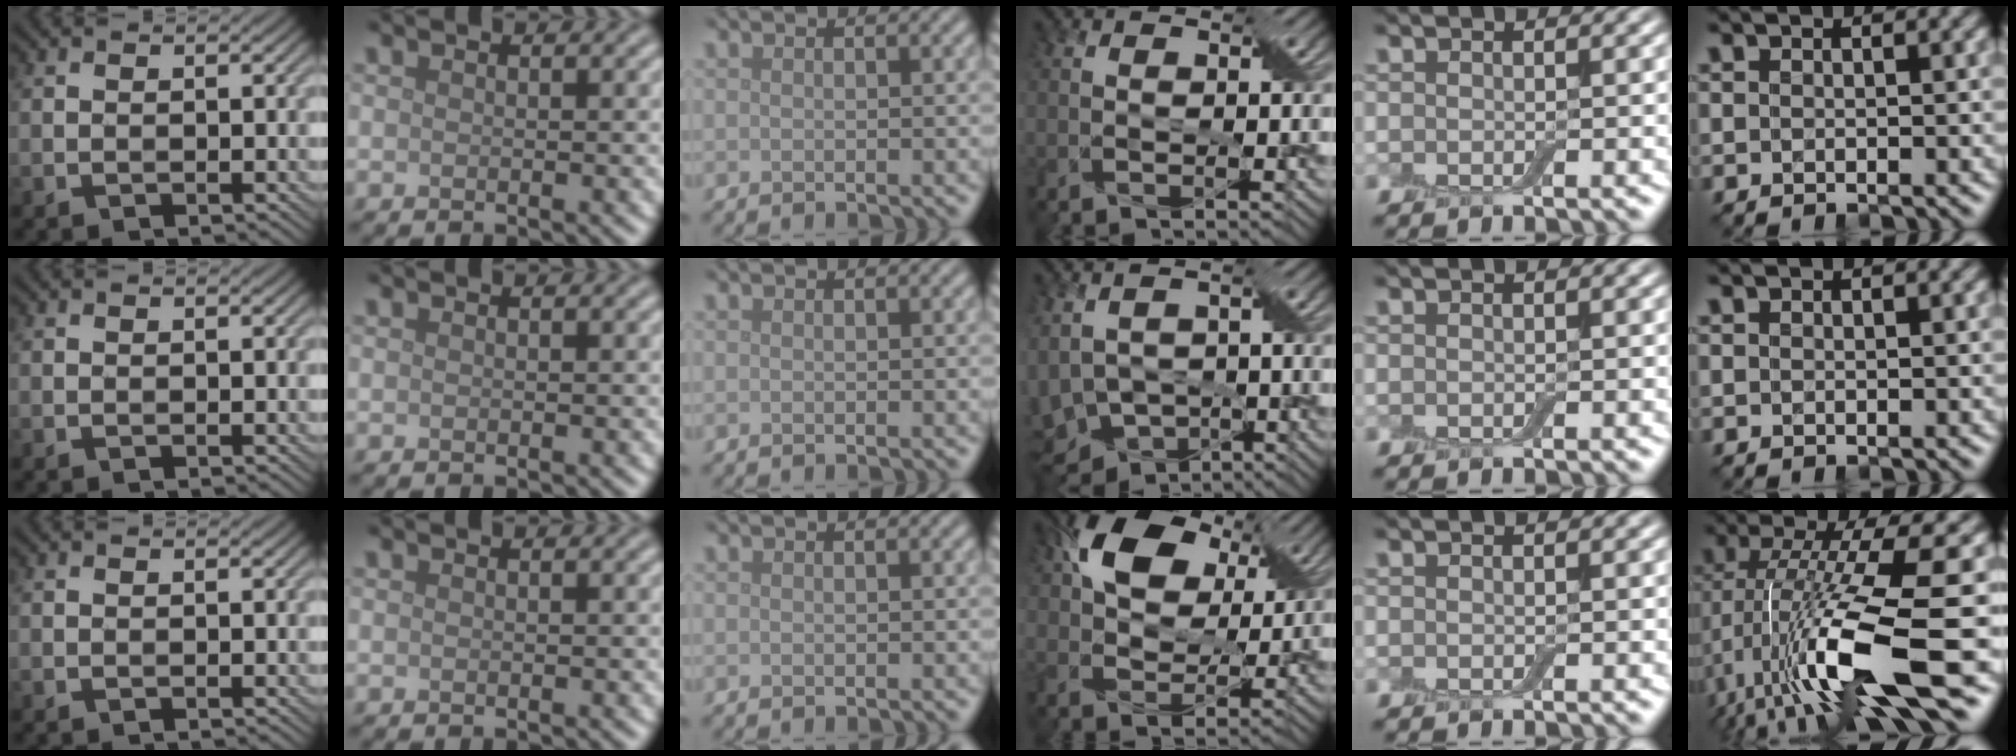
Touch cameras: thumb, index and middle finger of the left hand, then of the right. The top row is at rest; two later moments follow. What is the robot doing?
{"motion": "close", "object": "airpods case & airpods"}